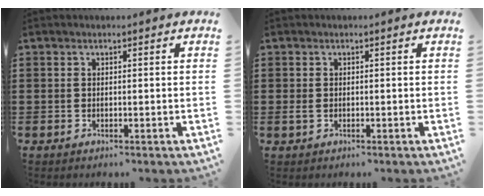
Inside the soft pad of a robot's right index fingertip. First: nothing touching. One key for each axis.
{"total": 0.9, "fx": -0.3, "fy": 0.6, "fz": 0.6, "tx": -0.021, "ty": -0.001, "tz": -0.009}